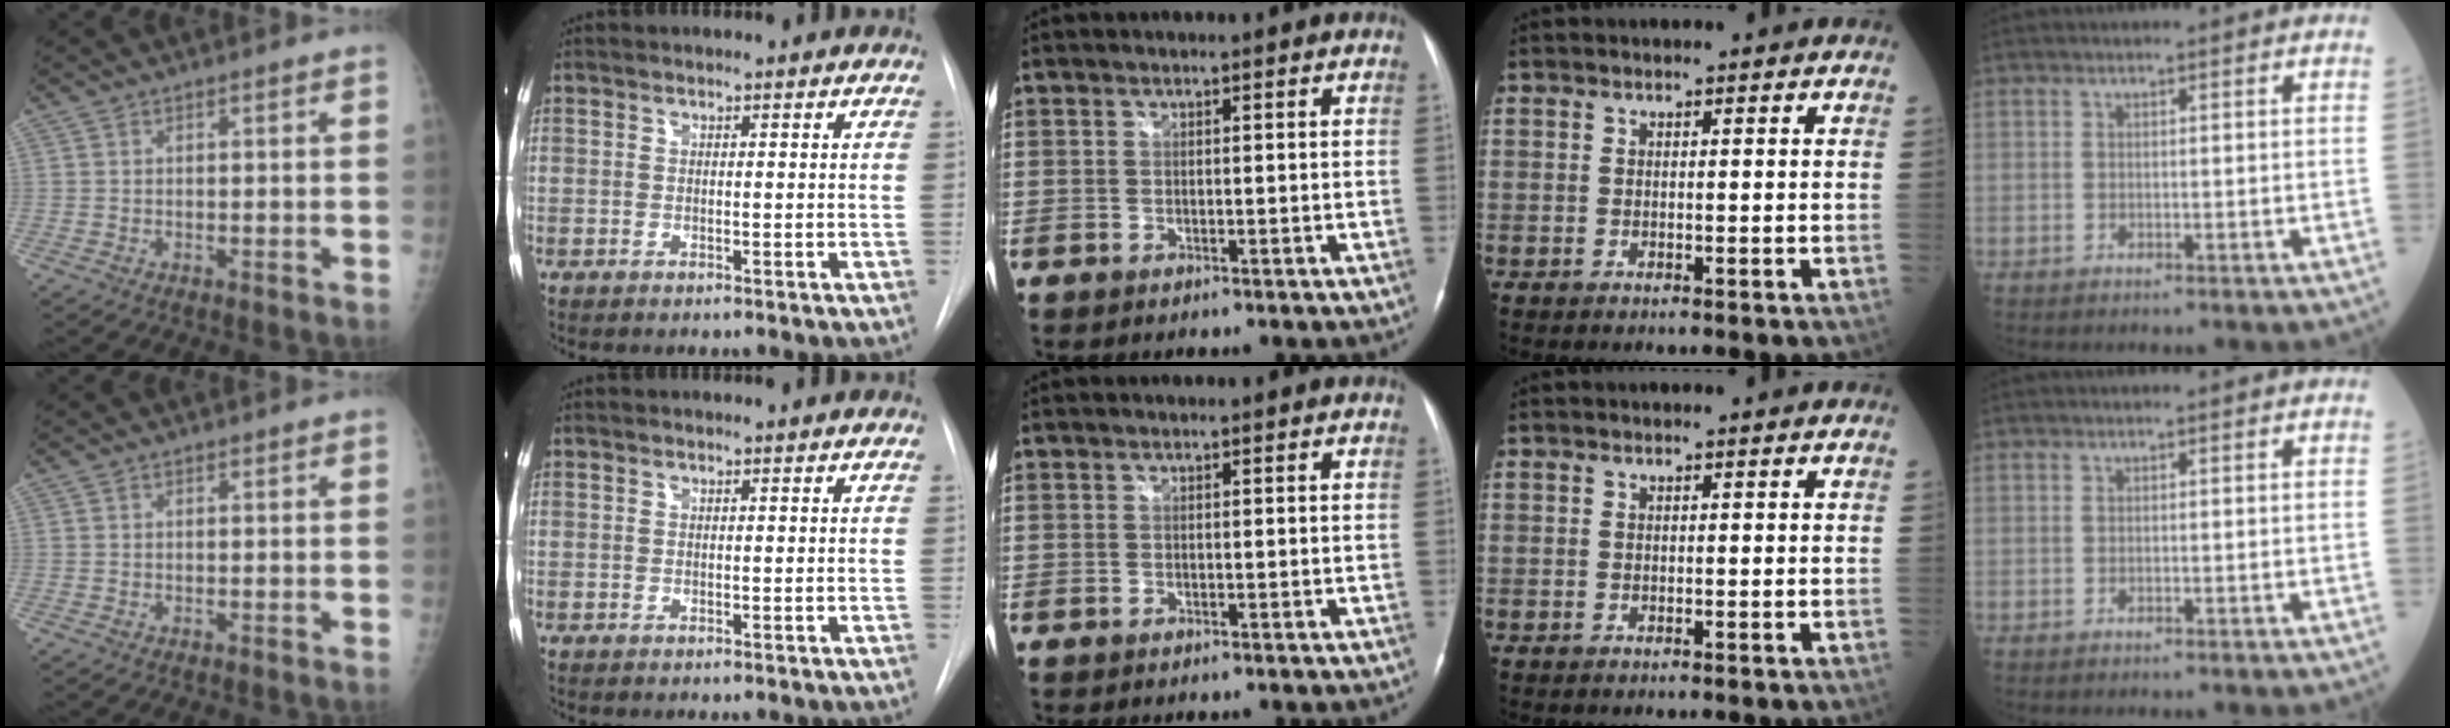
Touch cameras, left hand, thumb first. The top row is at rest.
{}